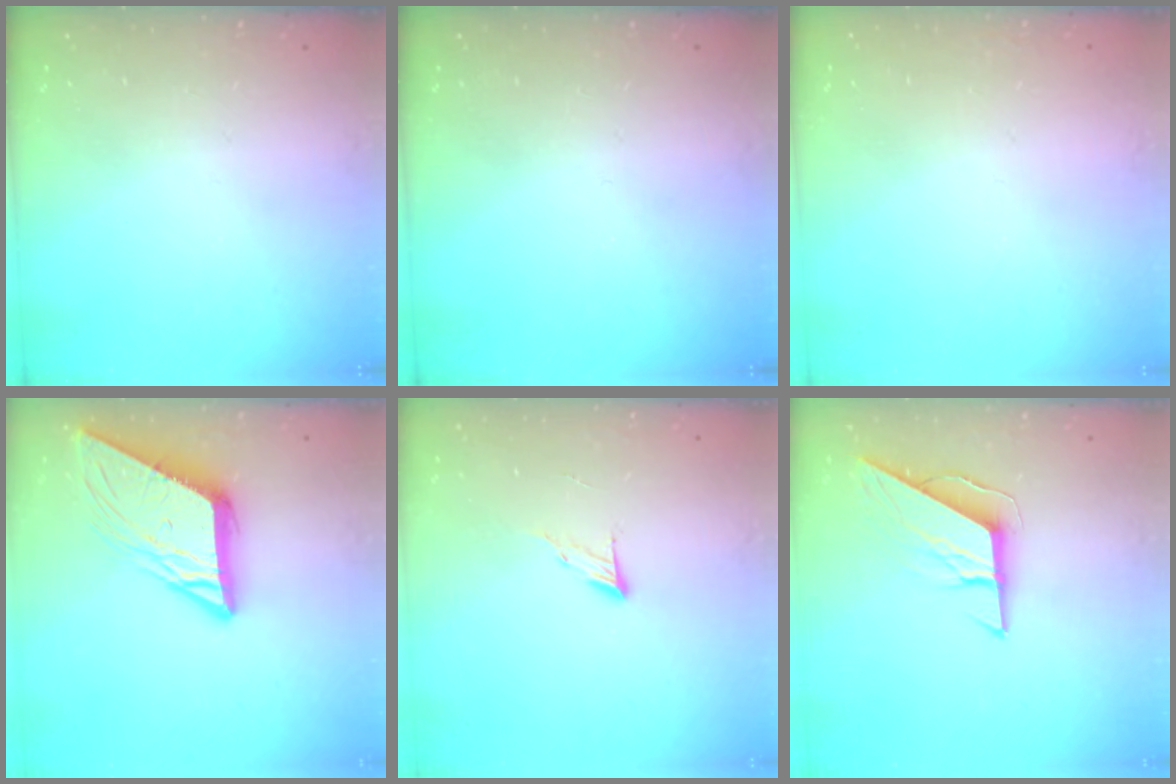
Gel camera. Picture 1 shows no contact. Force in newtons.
{"total": 0.0}
{"total": 1.6, "press": 1.6, "slide": 0.1}
{"total": 10.6, "press": 10.5, "slide": 1.1}
{"total": 4.6, "press": 4.5, "slide": 0.5}
{"total": 8.3, "press": 8.3, "slide": 0.7}